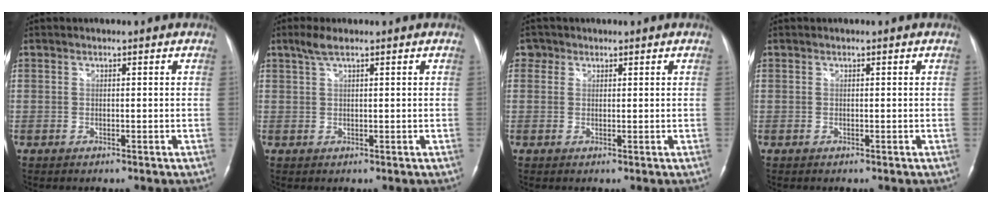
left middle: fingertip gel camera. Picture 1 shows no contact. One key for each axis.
{"total": 2.4, "fx": 1.7, "fy": 0.3, "fz": 1.7, "tx": -0.042, "ty": 0.012, "tz": 0.036}
{"total": 1.7, "fx": 0.9, "fy": 1.5, "fz": 0.0, "tx": 0.012, "ty": 0.005, "tz": 0.008}
{"total": 0.0}